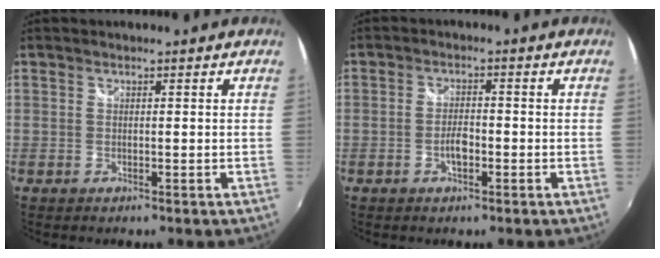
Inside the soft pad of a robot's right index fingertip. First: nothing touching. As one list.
[{"total": 3.1, "force": [-1.3, 1.5, 2.4], "torque": [-0.049, 0.001, -0.023]}]